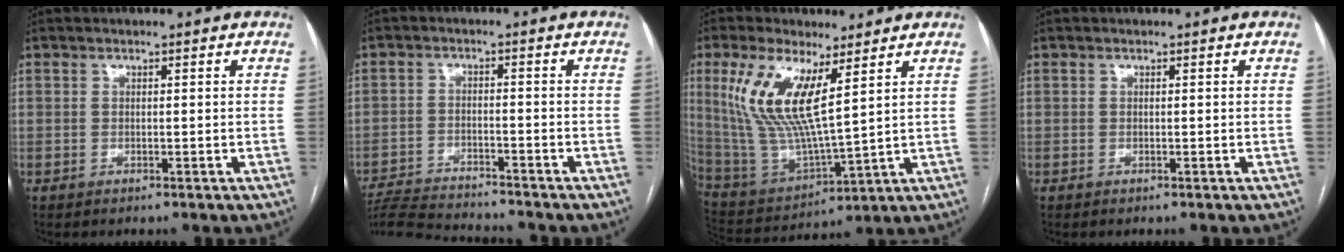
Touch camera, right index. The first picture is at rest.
{"total": 10.4, "force": [-10.0, 0.3, 2.7], "torque": [-0.045, -0.005, -0.169]}
{"total": 13.9, "force": [5.6, 3.4, 12.2], "torque": [-0.273, 0.000, 0.117]}
{"total": 0.0}